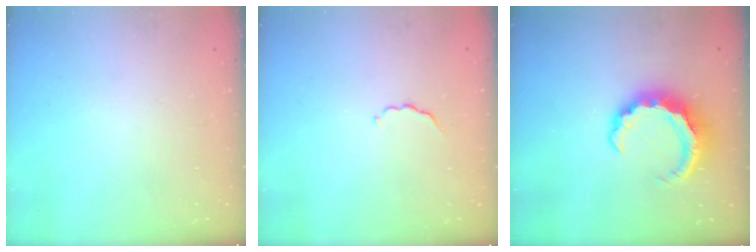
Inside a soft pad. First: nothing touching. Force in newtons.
{"total": 2.8, "press": 2.7, "slide": 0.5}
{"total": 8.0, "press": 7.8, "slide": 1.3}